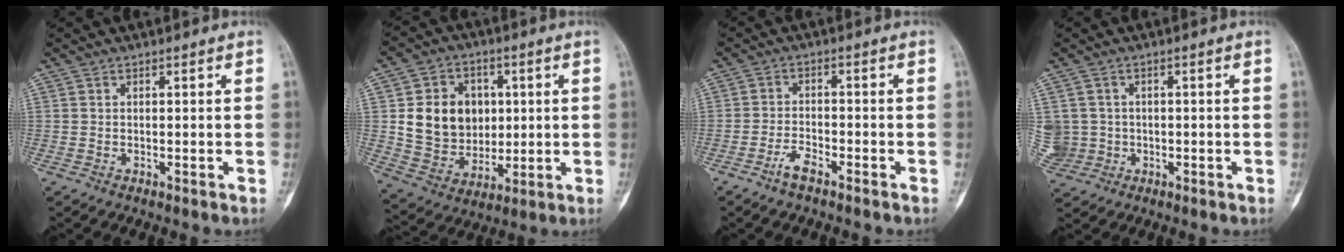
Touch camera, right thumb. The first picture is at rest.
{"total": 14.6, "force": [2.2, 12.1, 7.8], "torque": [-0.090, -0.004, 0.053]}
{"total": 3.6, "force": [-2.6, 1.1, 2.2], "torque": [-0.048, 0.018, -0.051]}
{"total": 6.6, "force": [0.0, 6.4, 1.4], "torque": [-0.034, 0.021, 0.012]}